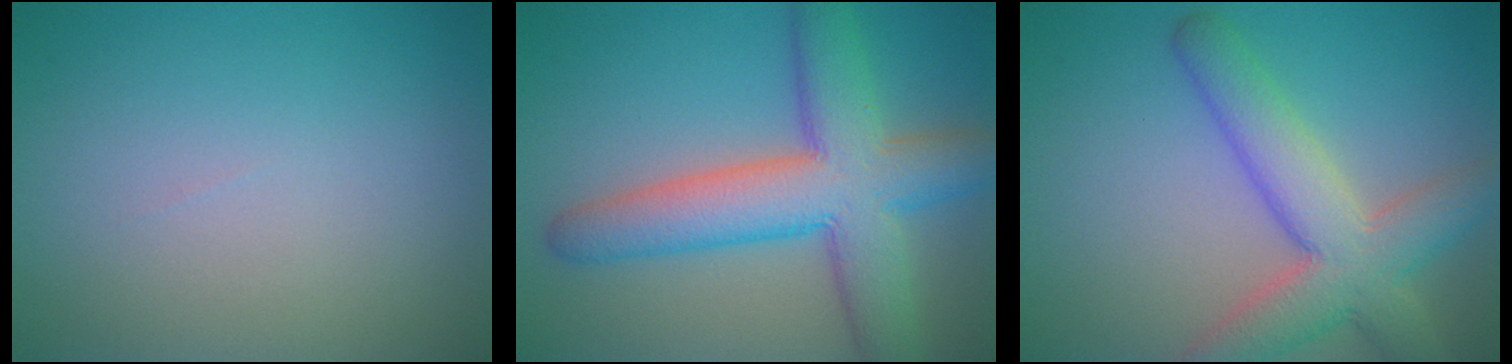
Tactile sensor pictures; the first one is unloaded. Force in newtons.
{"total": 9.0, "press": 9.0, "slide": 0.5}
{"total": 6.9, "press": 6.9, "slide": 0.3}